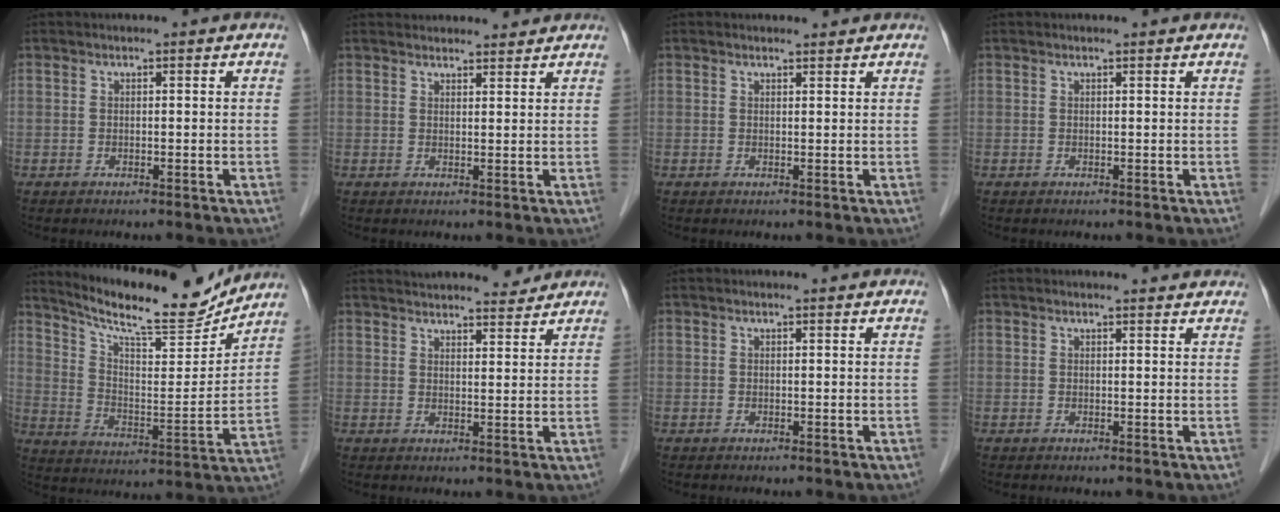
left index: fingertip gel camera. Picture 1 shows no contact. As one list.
[{"total": 7.4, "force": [7.1, 1.8, 1.2], "torque": [0.001, 0.025, 0.080]}, {"total": 1.3, "force": [1.2, 0.2, 0.0], "torque": [-0.011, 0.001, 0.018]}, {"total": 0.8, "force": [0.8, 0.0, 0.2], "torque": [-0.011, 0.006, 0.011]}, {"total": 16.5, "force": [15.3, 1.7, 5.8], "torque": [-0.110, -0.020, 0.237]}, {"total": 12.1, "force": [11.5, 2.1, 3.1], "torque": [-0.036, 0.012, 0.151]}, {"total": 1.0, "force": [1.0, 0.1, 0.2], "torque": [-0.013, 0.006, 0.012]}, {"total": 4.6, "force": [4.5, 0.7, 0.8], "torque": [-0.011, 0.009, 0.040]}]